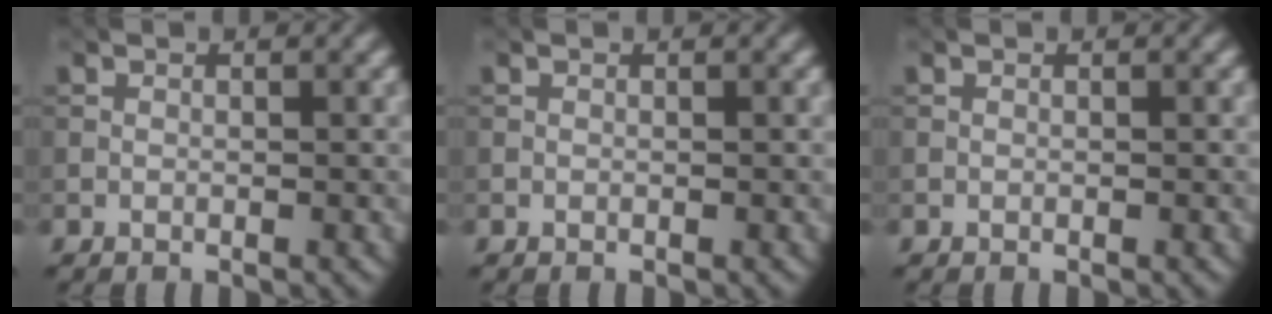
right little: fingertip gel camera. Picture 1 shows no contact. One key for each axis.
{"total": 0.0}
{"total": 0.0}